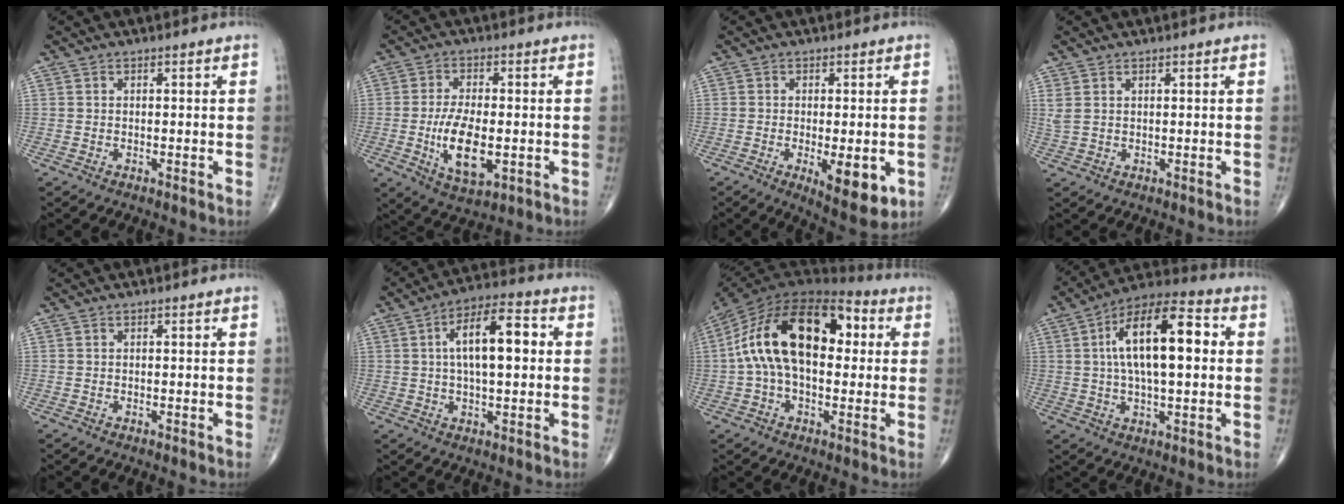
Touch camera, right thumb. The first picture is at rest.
{"total": 10.6, "force": [-2.0, 4.9, 9.2], "torque": [-0.160, -0.006, -0.030]}
{"total": 9.5, "force": [-2.7, 3.4, 8.4], "torque": [-0.106, -0.016, -0.034]}
{"total": 2.0, "force": [0.9, 0.9, 1.5], "torque": [-0.047, 0.008, 0.029]}
{"total": 0.0}
{"total": 12.4, "force": [1.8, 5.1, 11.1], "torque": [-0.175, 0.022, 0.022]}
{"total": 21.2, "force": [2.7, 11.9, 17.4], "torque": [-0.298, 0.043, 0.032]}
{"total": 17.5, "force": [2.5, 7.2, 15.7], "torque": [-0.256, 0.027, 0.035]}